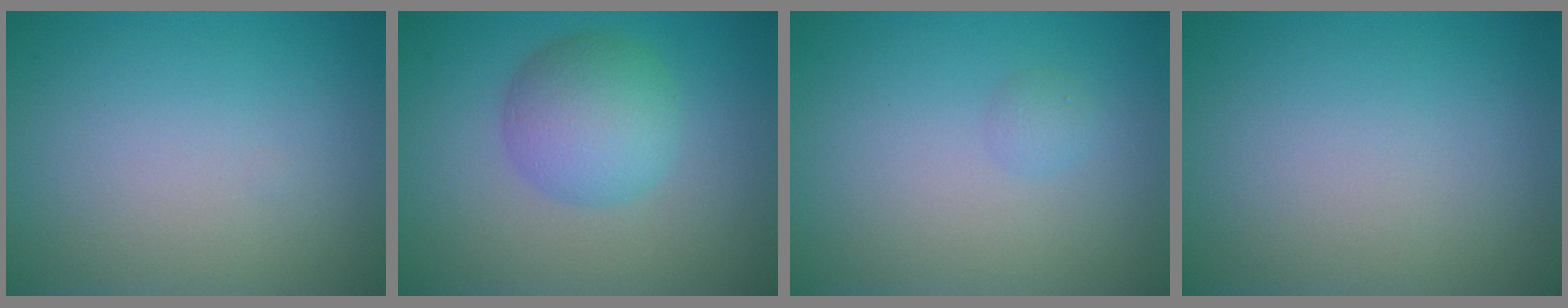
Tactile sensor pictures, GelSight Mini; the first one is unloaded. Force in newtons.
{"total": 4.9, "press": 4.8, "slide": 0.0}
{"total": 0.9, "press": 0.9, "slide": 0.0}
{"total": 0.0}